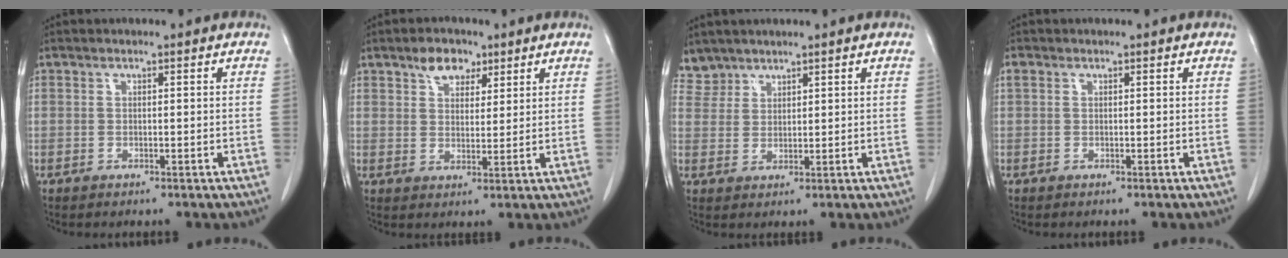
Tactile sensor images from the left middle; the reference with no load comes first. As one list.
[{"total": 4.8, "force": [3.1, 2.8, 2.3], "torque": [-0.038, 0.012, 0.054]}, {"total": 3.5, "force": [3.1, 1.4, -0.6], "torque": [0.016, 0.008, 0.066]}, {"total": 0.8, "force": [0.4, 0.6, 0.3], "torque": [-0.010, 0.013, 0.008]}]